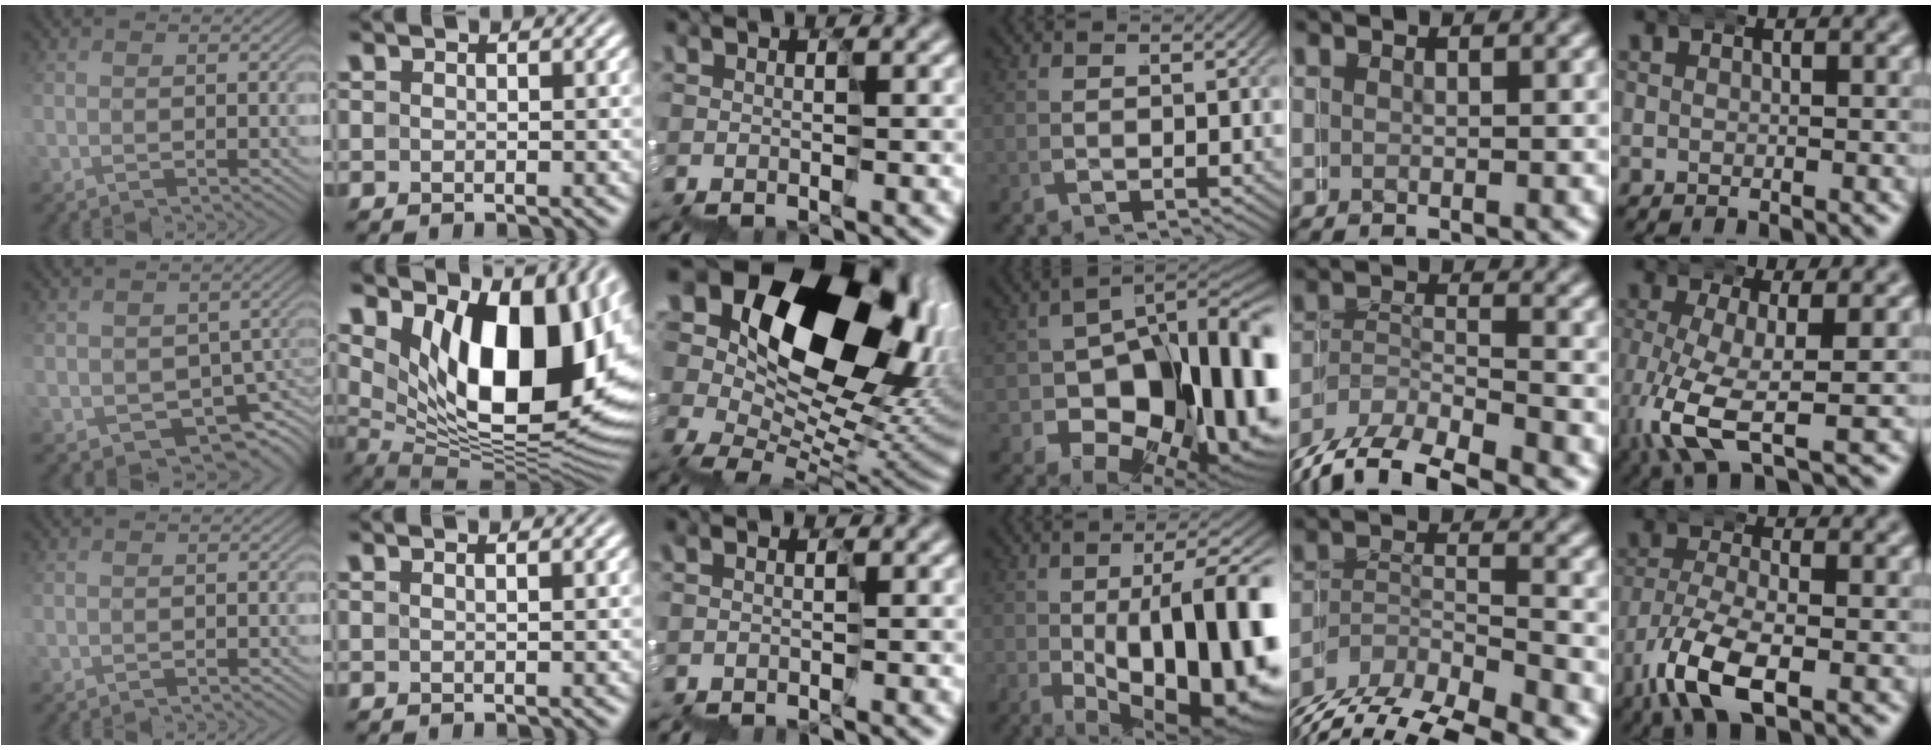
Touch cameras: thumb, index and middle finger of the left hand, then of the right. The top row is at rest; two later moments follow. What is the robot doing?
{"motion": "wrap", "object": "duck tape"}